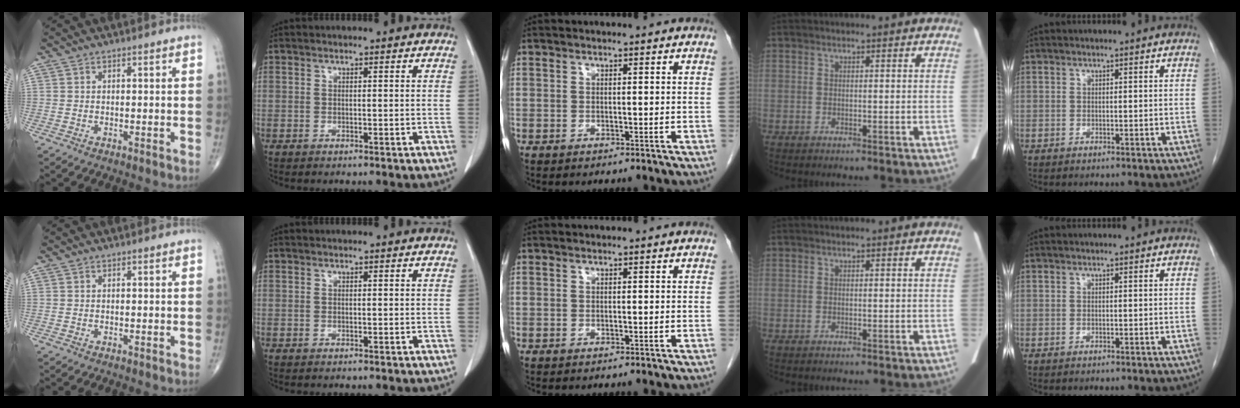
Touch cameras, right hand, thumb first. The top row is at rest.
{}